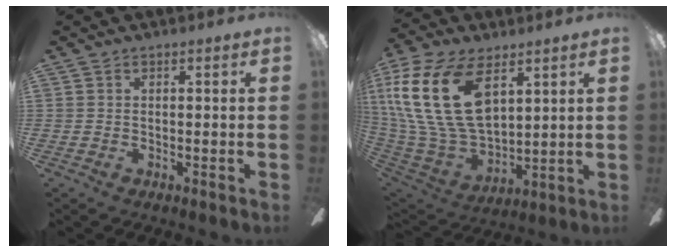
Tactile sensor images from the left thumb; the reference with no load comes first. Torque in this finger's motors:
{"motor_torque": [0.03, 1.95, 1.83, -0.94, 0.84]}